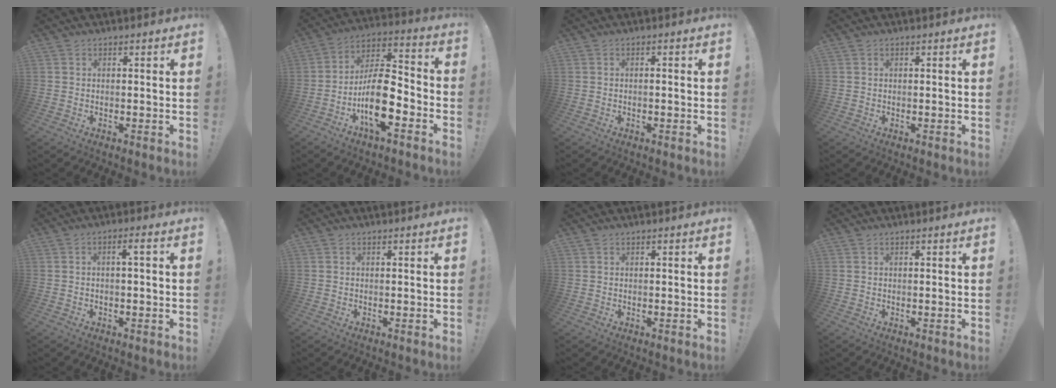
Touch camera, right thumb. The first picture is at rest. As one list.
[{"total": 16.2, "force": [-6.1, 6.8, 13.4], "torque": [-0.238, 0.035, -0.097]}, {"total": 1.2, "force": [-0.8, -0.1, 0.8], "torque": [-0.015, 0.002, -0.015]}, {"total": 0.0}, {"total": 2.8, "force": [-0.5, 0.4, 2.7], "torque": [-0.043, 0.006, -0.014]}, {"total": 0.0}, {"total": 0.6, "force": [0.5, -0.1, -0.3], "torque": [0.005, 0.000, 0.010]}, {"total": 0.0}]